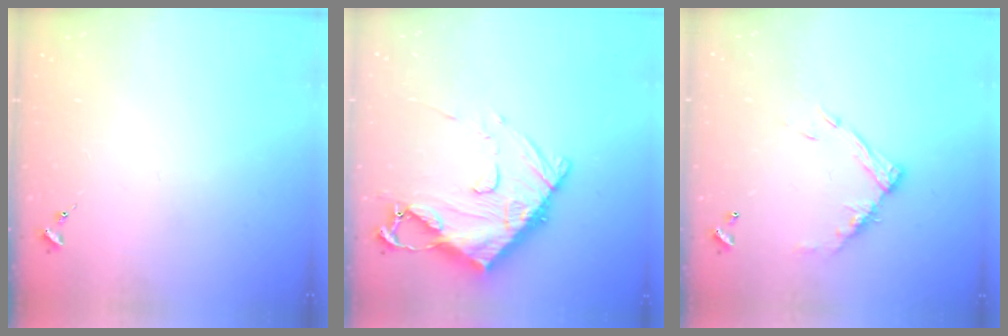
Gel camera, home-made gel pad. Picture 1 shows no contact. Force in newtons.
{"total": 15.2, "press": 15.1, "slide": 1.6}
{"total": 12.1, "press": 12.1, "slide": 1.1}